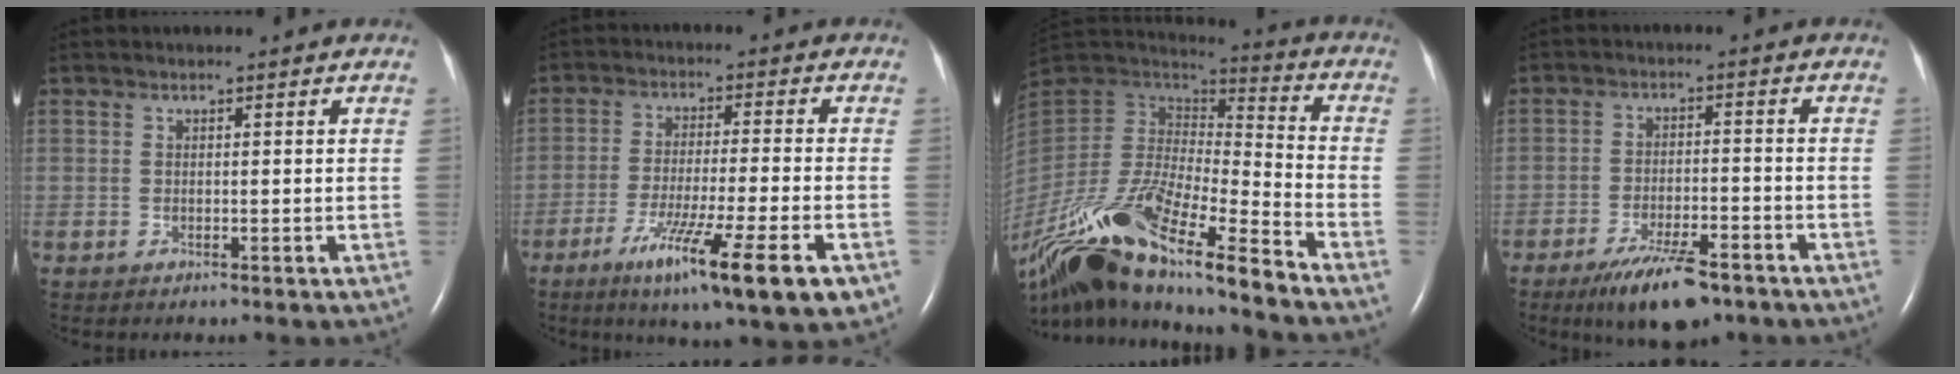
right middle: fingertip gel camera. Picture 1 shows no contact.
{"total": 14.3, "force": [-7.4, 0.2, 12.2], "torque": [-0.184, -0.040, -0.117]}
{"total": 25.9, "force": [-17.2, 4.9, 18.8], "torque": [-0.358, -0.035, -0.309]}
{"total": 9.1, "force": [-6.4, 2.4, 6.0], "torque": [-0.108, -0.012, -0.104]}